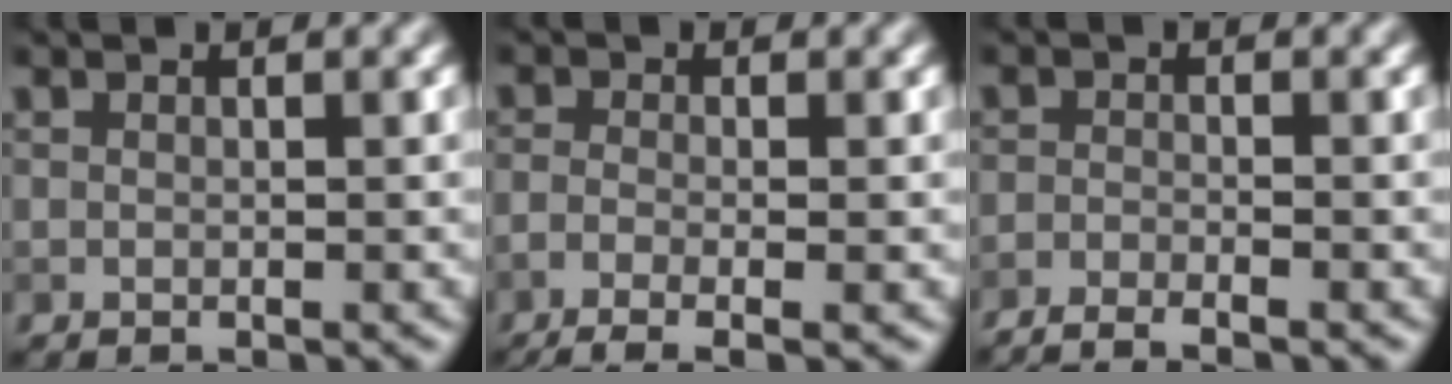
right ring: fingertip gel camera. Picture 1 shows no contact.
{"total": 4.5, "force": [-2.2, 1.7, 3.5], "torque": [-0.059, -0.012, -0.034]}
{"total": 3.3, "force": [-2.6, 0.6, 1.9], "torque": [-0.033, -0.005, -0.050]}